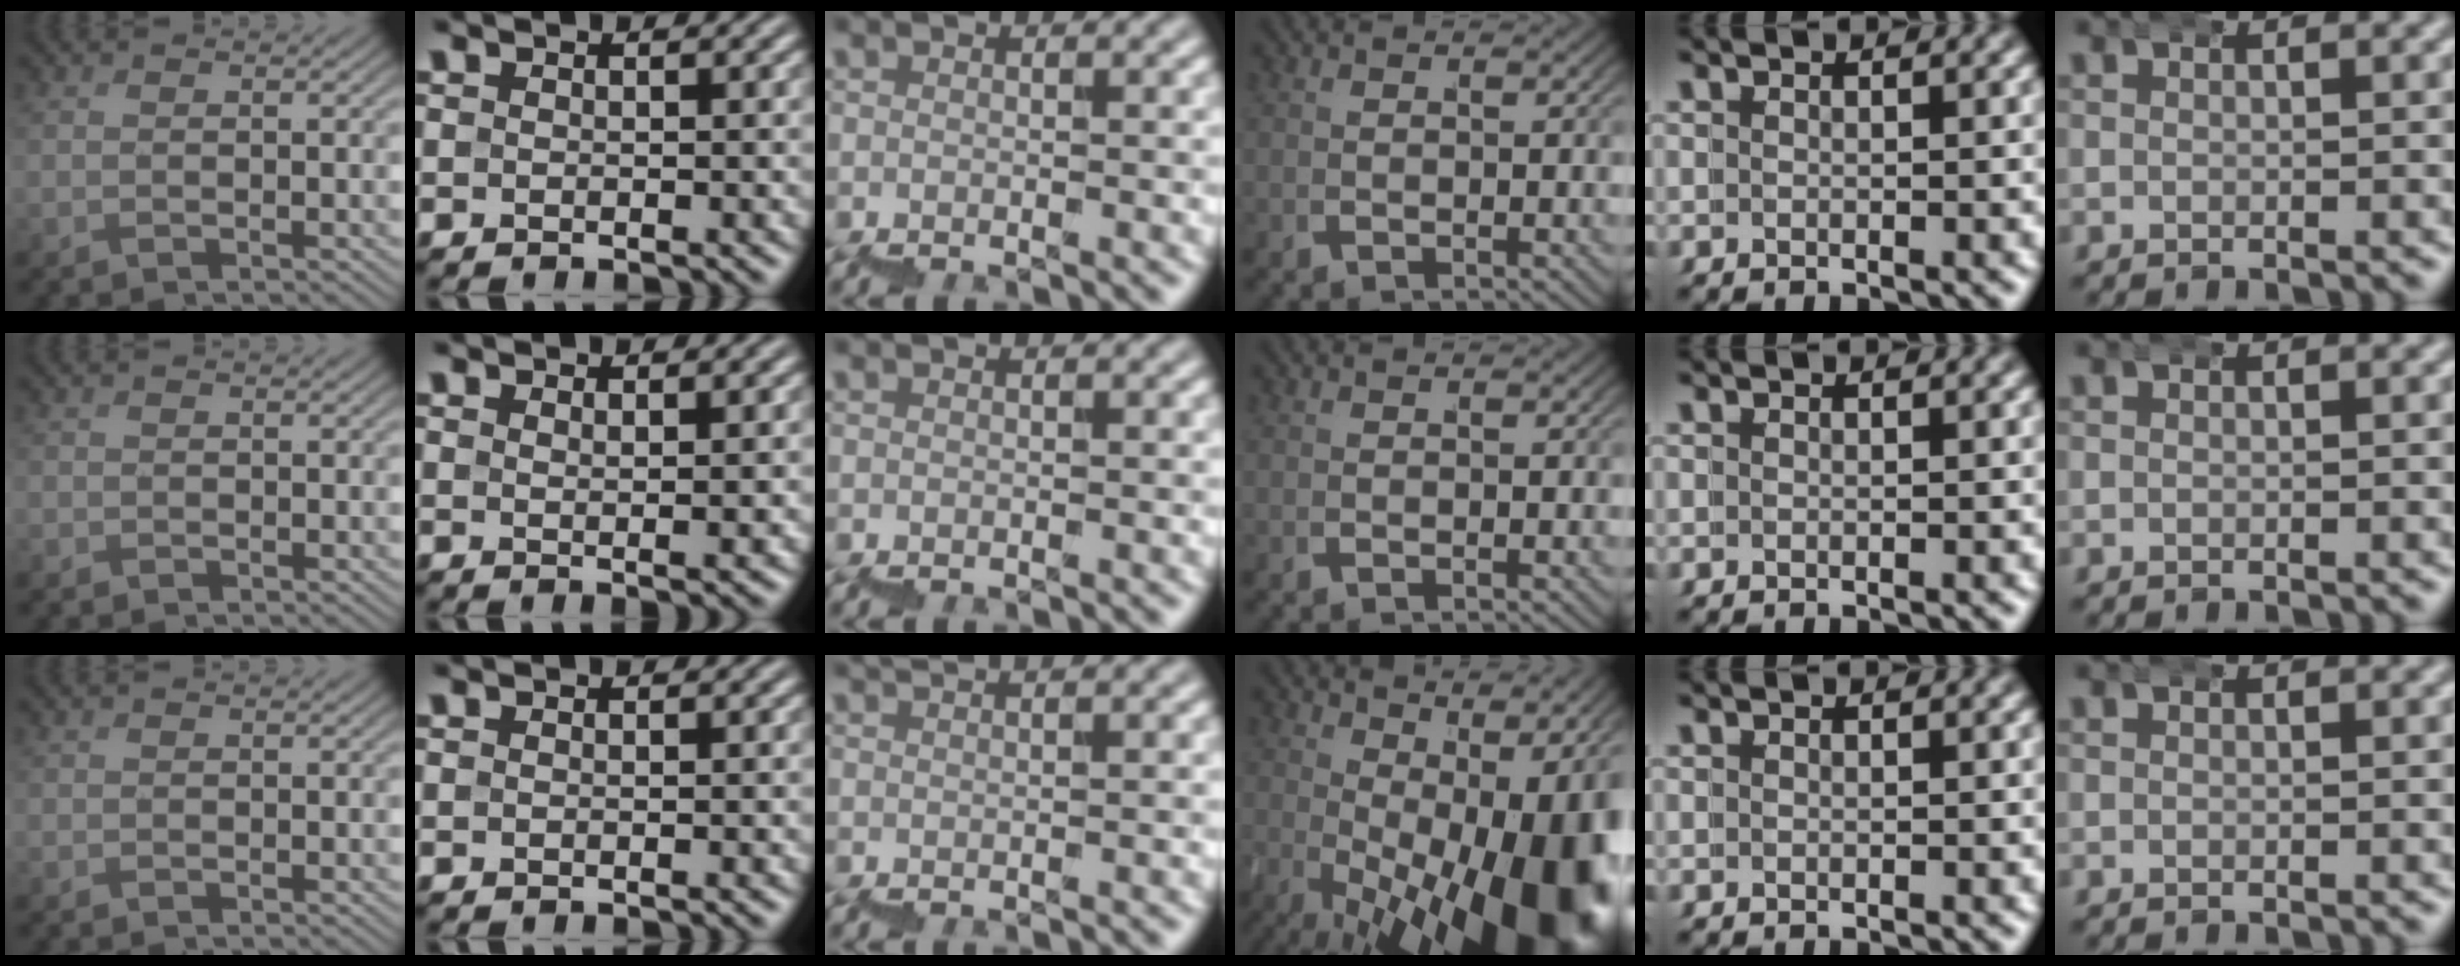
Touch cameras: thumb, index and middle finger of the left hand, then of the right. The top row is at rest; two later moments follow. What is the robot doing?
{"motion": "wrap", "object": "bandana"}